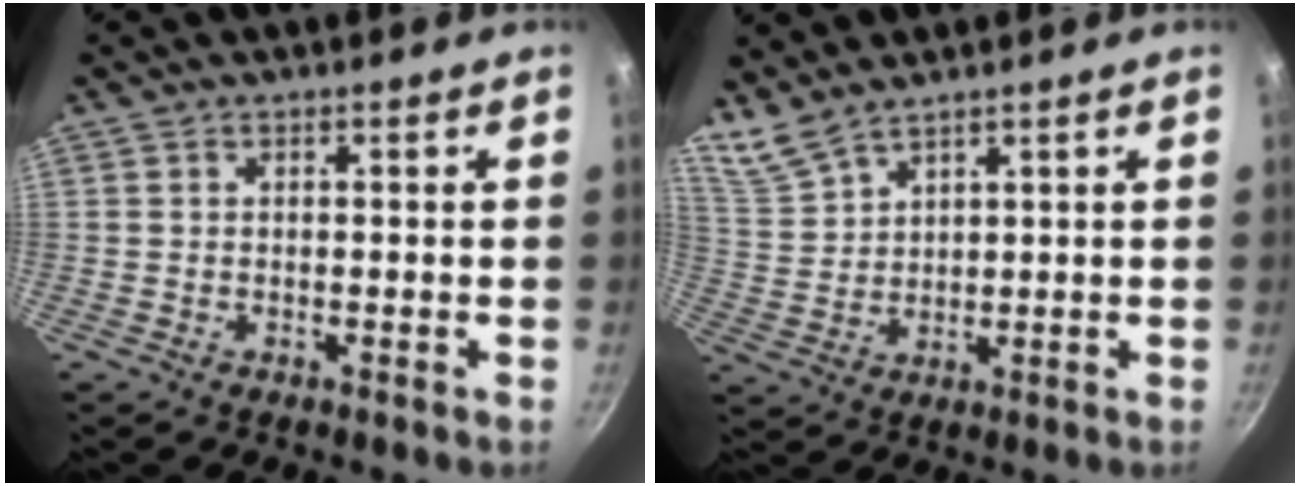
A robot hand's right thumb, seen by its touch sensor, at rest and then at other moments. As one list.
[{"total": 5.6, "force": [5.1, 1.4, 2.0], "torque": [-0.039, -0.025, 0.116]}]